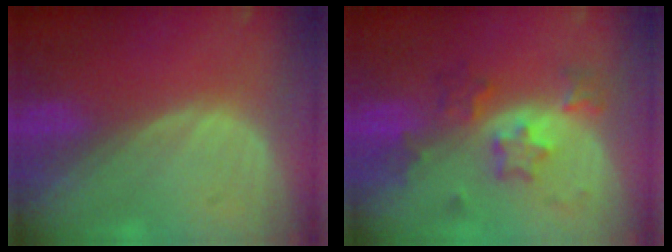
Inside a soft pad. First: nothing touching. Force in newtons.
{"total": 6.1, "press": 5.9, "slide": 1.7}